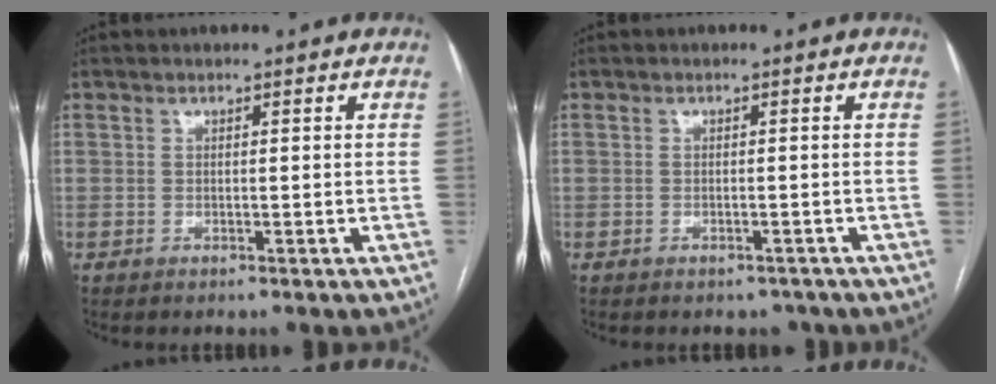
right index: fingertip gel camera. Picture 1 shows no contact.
{"total": 1.9, "force": [-1.6, 1.0, 0.1], "torque": [0.000, 0.002, -0.020]}